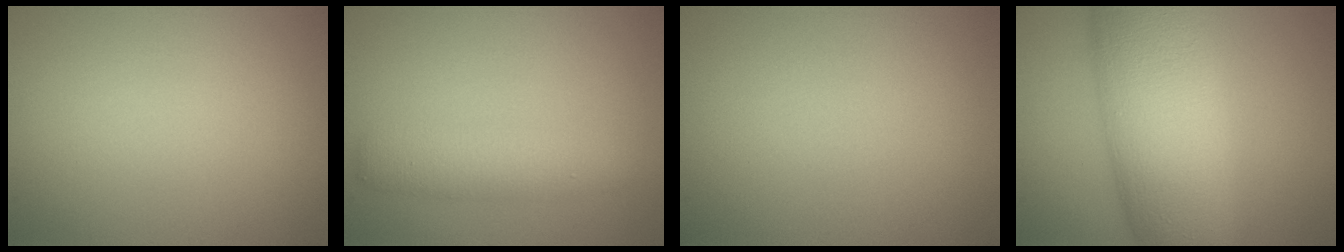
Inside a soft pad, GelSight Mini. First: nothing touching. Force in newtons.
{"total": 2.9, "press": 2.9, "slide": 0.1}
{"total": 0.0}
{"total": 11.2, "press": 11.2, "slide": 0.3}